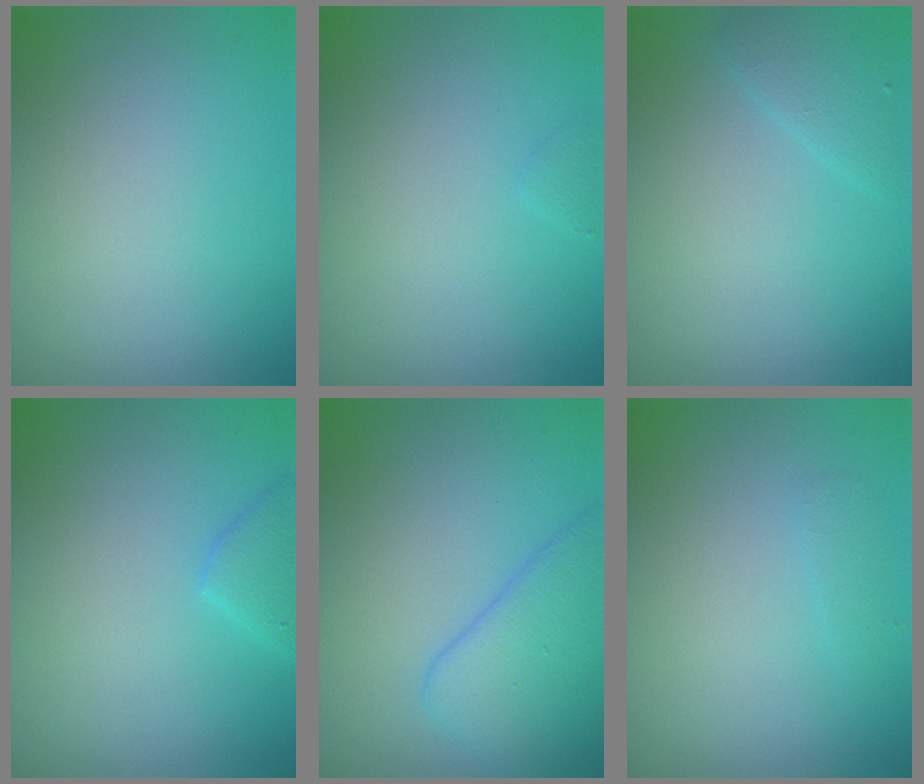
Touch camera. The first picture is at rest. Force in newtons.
{"total": 0.5, "press": 0.5, "slide": 0.0}
{"total": 1.4, "press": 1.4, "slide": 0.1}
{"total": 1.9, "press": 1.9, "slide": 0.1}
{"total": 4.9, "press": 4.9, "slide": 0.4}
{"total": 0.7, "press": 0.7, "slide": 0.1}